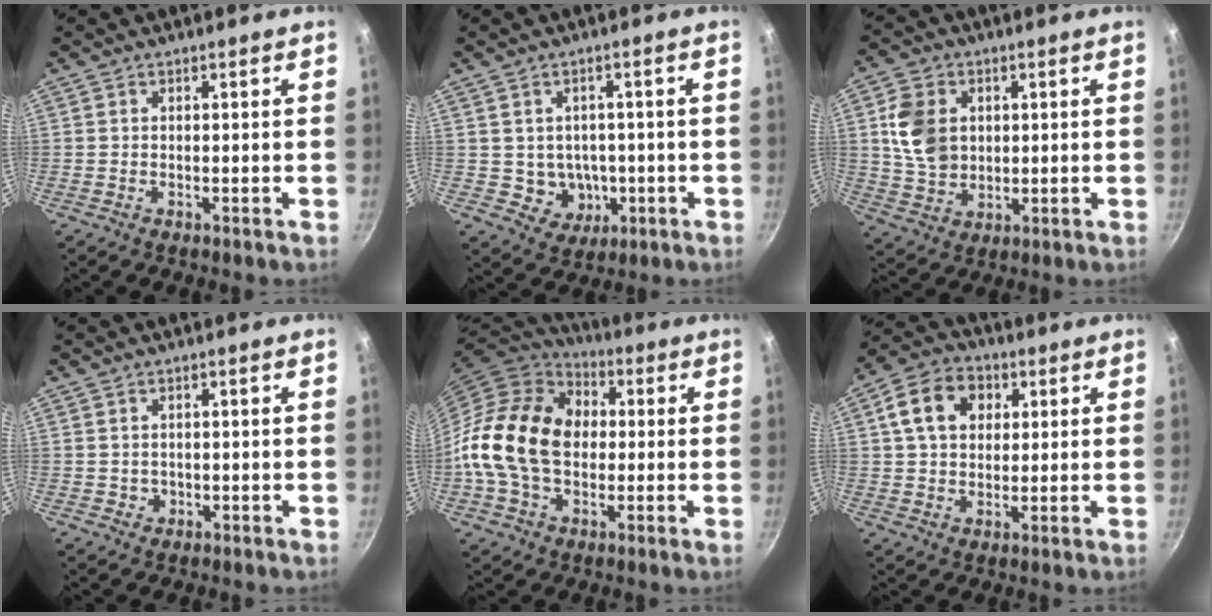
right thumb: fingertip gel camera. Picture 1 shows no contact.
{"total": 6.2, "force": [-0.6, 5.7, 2.5], "torque": [-0.015, 0.012, 0.007]}
{"total": 10.4, "force": [2.0, 8.2, 6.2], "torque": [-0.096, -0.010, 0.041]}
{"total": 1.2, "force": [-0.1, 1.2, 0.3], "torque": [-0.001, 0.000, 0.003]}
{"total": 20.0, "force": [0.2, 14.4, 13.9], "torque": [-0.228, 0.031, -0.007]}
{"total": 10.9, "force": [3.2, 8.2, 6.5], "torque": [-0.094, 0.010, 0.041]}